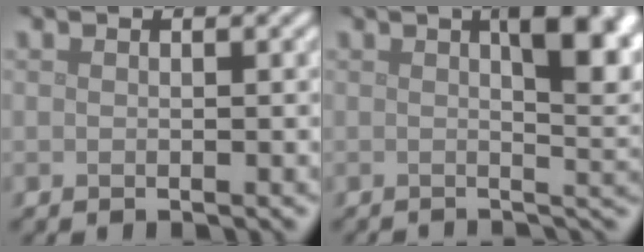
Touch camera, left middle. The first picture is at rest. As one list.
[{"total": 8.6, "force": [1.8, 3.1, 7.9], "torque": [-0.050, 0.016, 0.009]}]